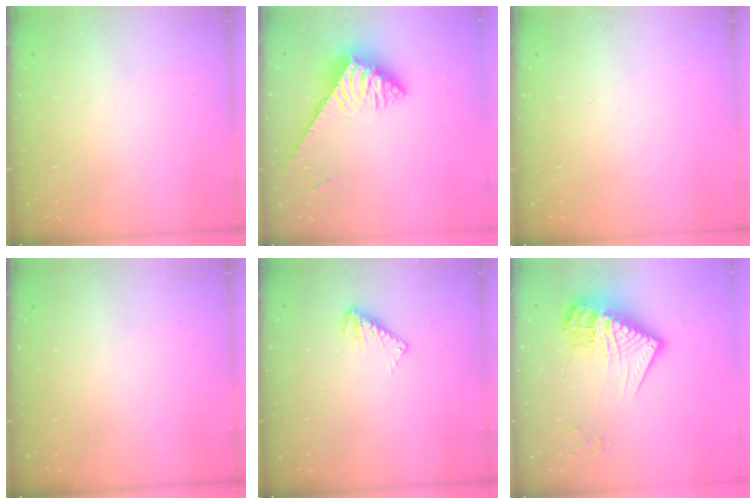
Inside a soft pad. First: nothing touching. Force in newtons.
{"total": 4.6, "press": 4.5, "slide": 0.7}
{"total": 0.0}
{"total": 0.0}
{"total": 5.3, "press": 5.3, "slide": 0.4}
{"total": 19.8, "press": 19.7, "slide": 1.9}